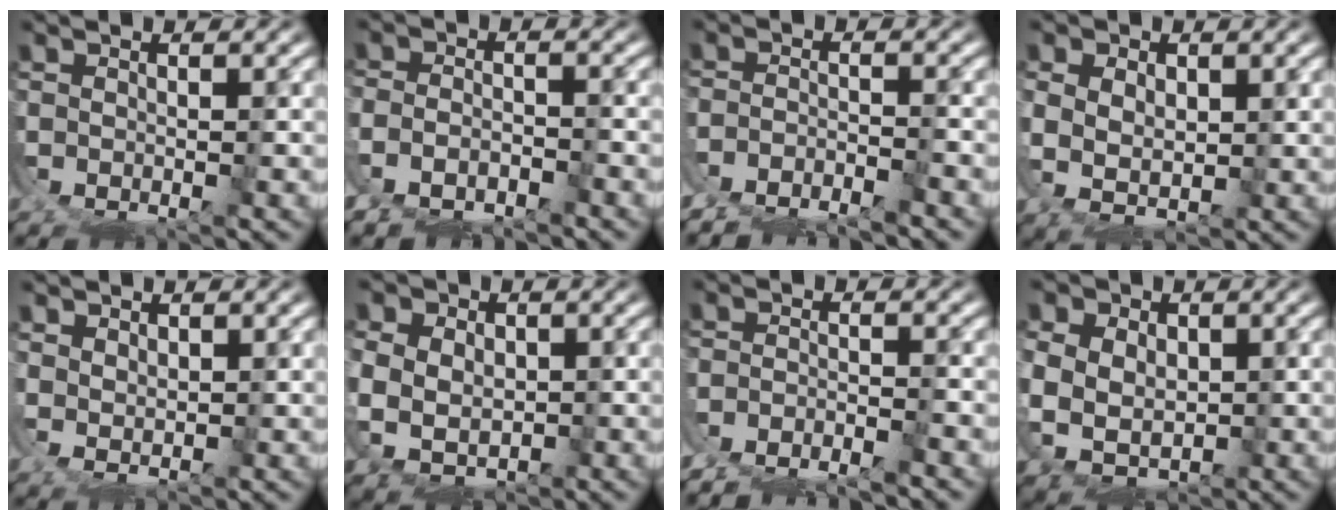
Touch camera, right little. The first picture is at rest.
{"total": 3.5, "force": [-2.5, 1.7, 1.7], "torque": [-0.041, -0.014, -0.037]}
{"total": 4.2, "force": [-3.8, 1.0, 1.5], "torque": [-0.019, -0.002, -0.065]}
{"total": 5.4, "force": [0.8, 3.7, 3.8], "torque": [-0.083, -0.023, 0.024]}
{"total": 2.2, "force": [1.8, 0.2, 1.2], "torque": [-0.028, -0.009, 0.044]}
{"total": 7.3, "force": [-0.4, 5.8, 4.4], "torque": [-0.105, -0.039, 0.011]}
{"total": 4.0, "force": [-3.7, 0.6, 1.4], "torque": [-0.016, -0.001, -0.062]}
{"total": 9.1, "force": [-0.9, 7.4, 5.2], "torque": [-0.132, -0.047, 0.002]}